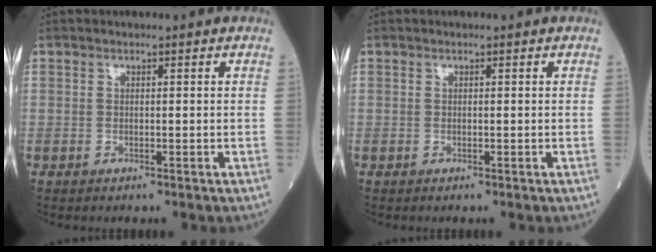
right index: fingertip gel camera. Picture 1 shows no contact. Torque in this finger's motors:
{"motor_torque": [0.00, 0.00, -0.04, -0.01]}